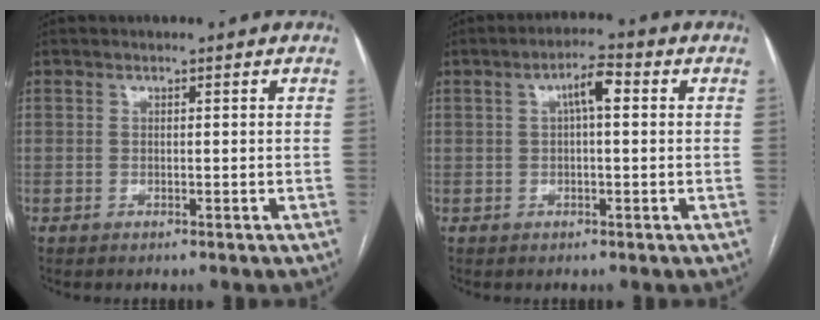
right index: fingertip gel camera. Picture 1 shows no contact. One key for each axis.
{"total": 4.6, "fx": 1.1, "fy": 1.1, "fz": 4.3, "tx": -0.076, "ty": 0.018, "tz": 0.017}